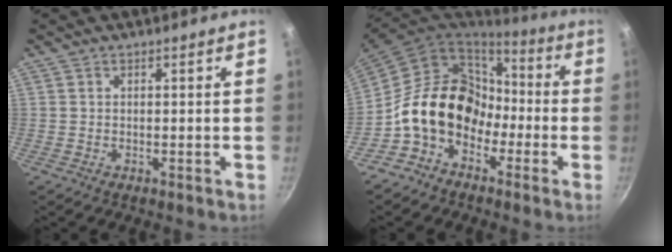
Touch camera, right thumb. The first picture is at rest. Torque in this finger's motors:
{"motor_torque": [2.00, 2.81, 1.34, -1.43, 0.17]}